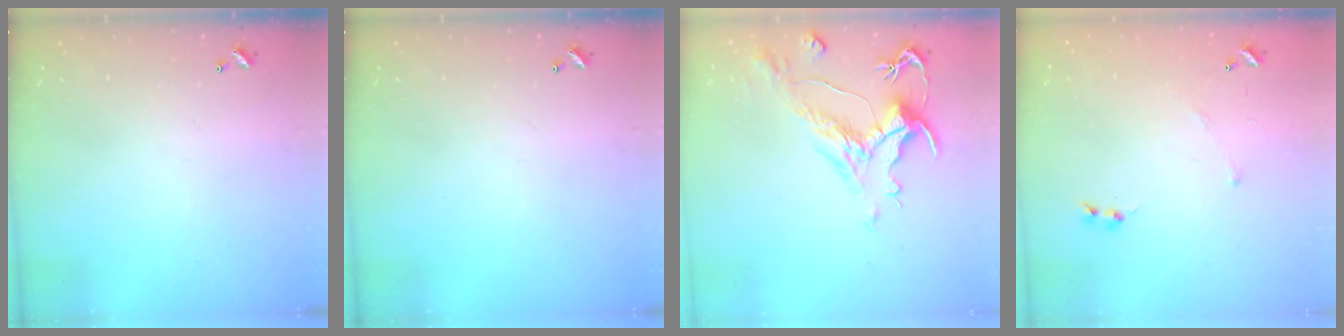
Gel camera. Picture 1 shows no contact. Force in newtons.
{"total": 0.0}
{"total": 2.0, "press": 1.5, "slide": 1.4}
{"total": 5.0, "press": 4.9, "slide": 0.9}